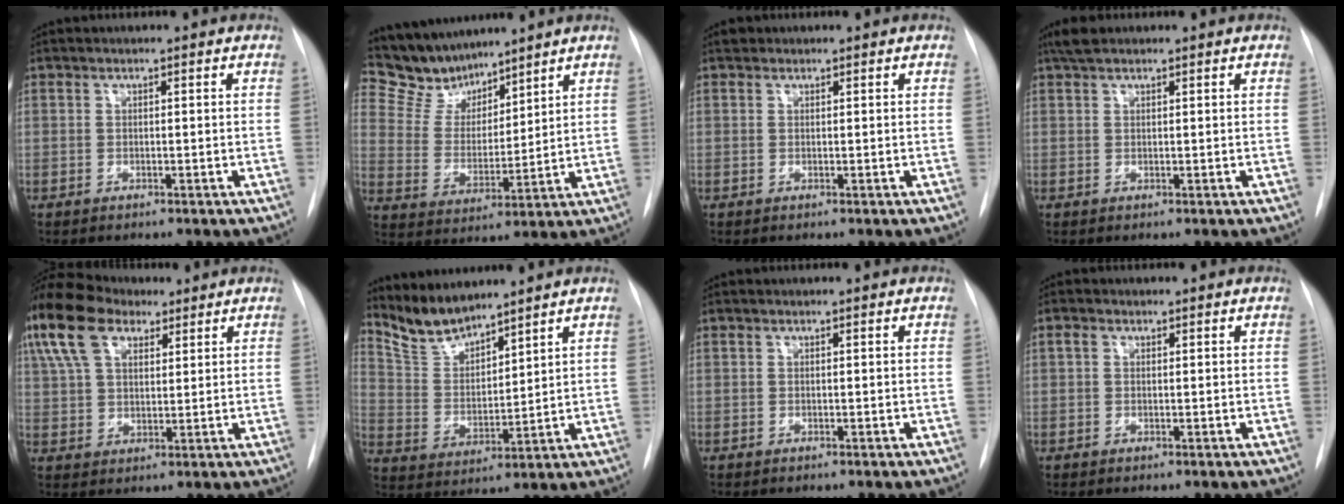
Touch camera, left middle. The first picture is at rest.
{"total": 9.9, "force": [9.2, 3.3, 1.5], "torque": [-0.040, 0.013, 0.186]}
{"total": 0.8, "force": [0.6, 0.5, 0.0], "torque": [-0.001, 0.010, 0.008]}
{"total": 2.5, "force": [2.0, 0.8, 1.3], "torque": [-0.024, 0.015, 0.037]}
{"total": 18.6, "force": [10.7, 10.6, 10.8], "torque": [-0.281, 0.064, 0.195]}
{"total": 8.2, "force": [7.7, 1.7, 2.0], "torque": [-0.046, 0.002, 0.163]}
{"total": 0.0}
{"total": 1.3, "force": [0.5, 1.0, 0.7], "torque": [-0.016, 0.012, 0.007]}